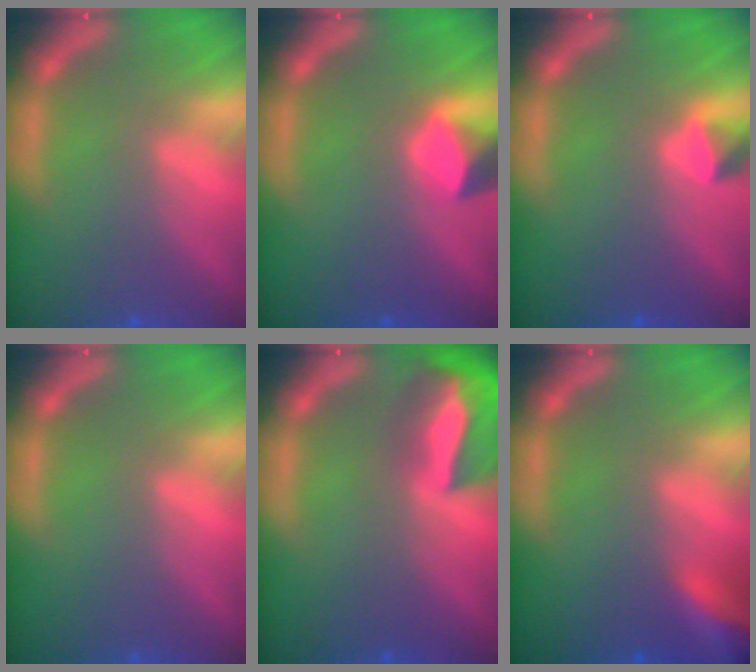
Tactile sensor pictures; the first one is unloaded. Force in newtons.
{"total": 3.0}
{"total": 1.4}
{"total": 0.0}
{"total": 9.4}
{"total": 7.9}